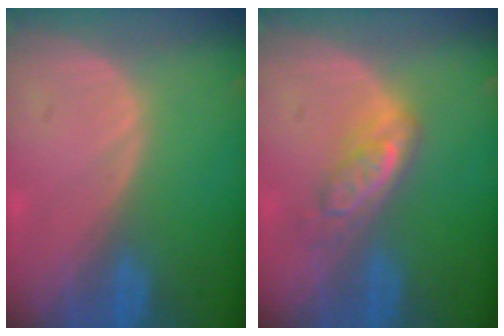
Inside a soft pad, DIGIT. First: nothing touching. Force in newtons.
{"total": 5.0, "press": 4.6, "slide": 1.9}